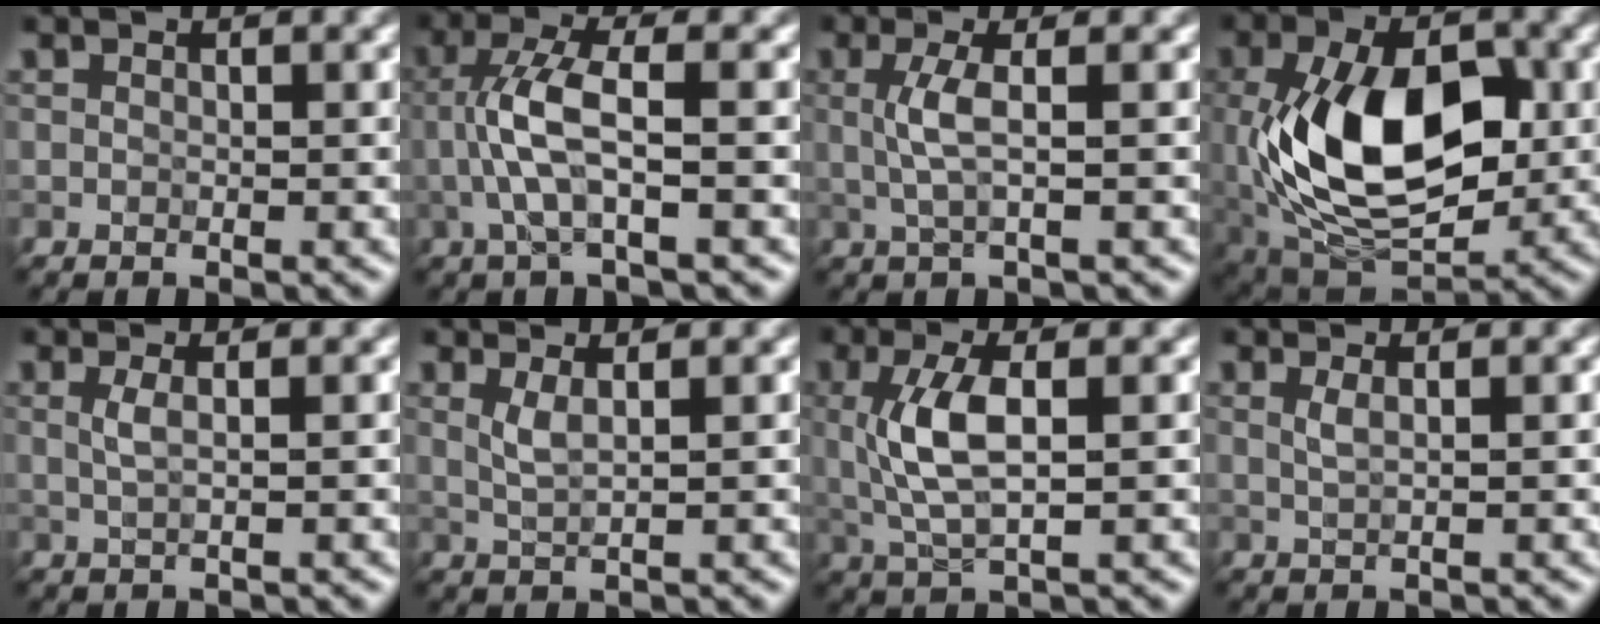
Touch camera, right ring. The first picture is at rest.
{"total": 4.5, "force": [-0.6, 0.8, 4.3], "torque": [-0.090, 0.013, -0.018]}
{"total": 2.7, "force": [0.2, 0.6, 2.6], "torque": [-0.056, 0.003, 0.002]}
{"total": 11.8, "force": [-0.4, 6.4, 9.9], "torque": [-0.179, 0.001, -0.008]}
{"total": 1.6, "force": [0.3, 0.5, 1.5], "torque": [-0.026, 0.001, 0.002]}
{"total": 1.9, "force": [0.7, 0.5, 1.7], "torque": [-0.032, -0.002, 0.014]}
{"total": 4.8, "force": [0.5, 1.6, 4.5], "torque": [-0.100, 0.003, 0.010]}
{"total": 1.4, "force": [0.5, 0.5, 1.2], "torque": [-0.018, 0.001, 0.006]}